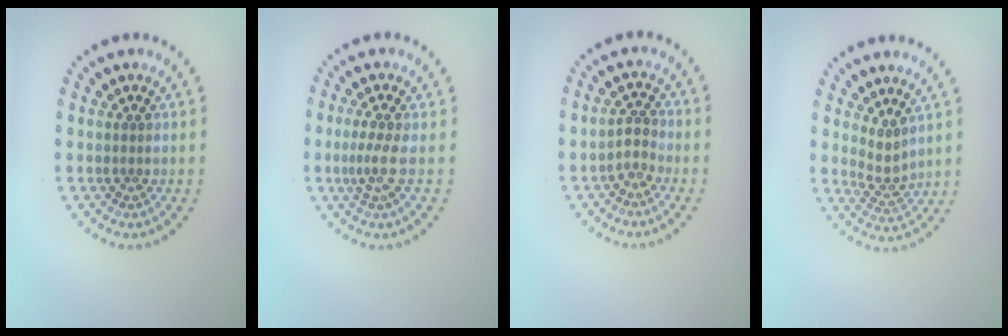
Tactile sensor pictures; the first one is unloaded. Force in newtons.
{"total": 2.0, "press": 1.3, "slide": 1.5}
{"total": 1.6, "press": 1.1, "slide": 1.1}
{"total": 2.2, "press": 1.5, "slide": 1.6}